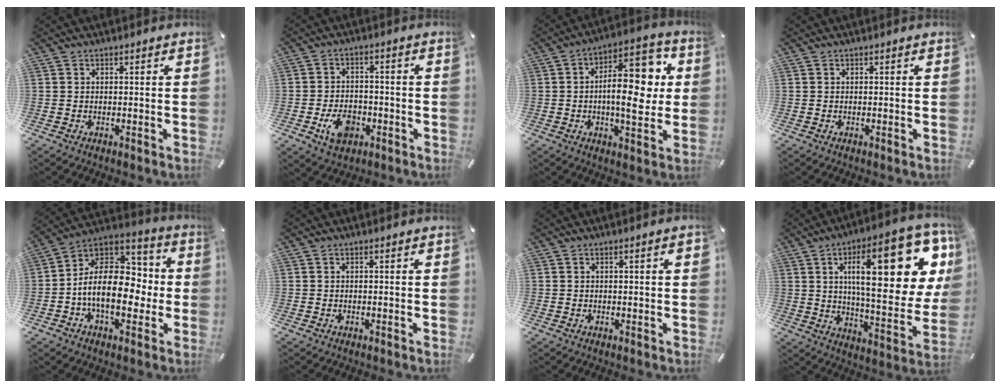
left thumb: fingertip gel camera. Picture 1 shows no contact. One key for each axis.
{"total": 8.1, "fx": -3.0, "fy": 5.8, "fz": 4.8, "tx": -0.085, "ty": 0.008, "tz": -0.055}
{"total": 16.5, "fx": 1.4, "fy": 7.8, "fz": 14.5, "tx": -0.190, "ty": -0.001, "tz": 0.021}
{"total": 0.0}
{"total": 17.0, "fx": -2.6, "fy": 11.5, "fz": 12.3, "tx": -0.202, "ty": 0.001, "tz": -0.043}
{"total": 0.0}
{"total": 2.0, "fx": 0.3, "fy": 0.2, "fz": 1.9, "tx": -0.034, "ty": -0.001, "tz": 0.005}
{"total": 29.4, "fx": 9.2, "fy": 10.9, "fz": 25.8, "tx": -0.394, "ty": -0.040, "tz": 0.140}